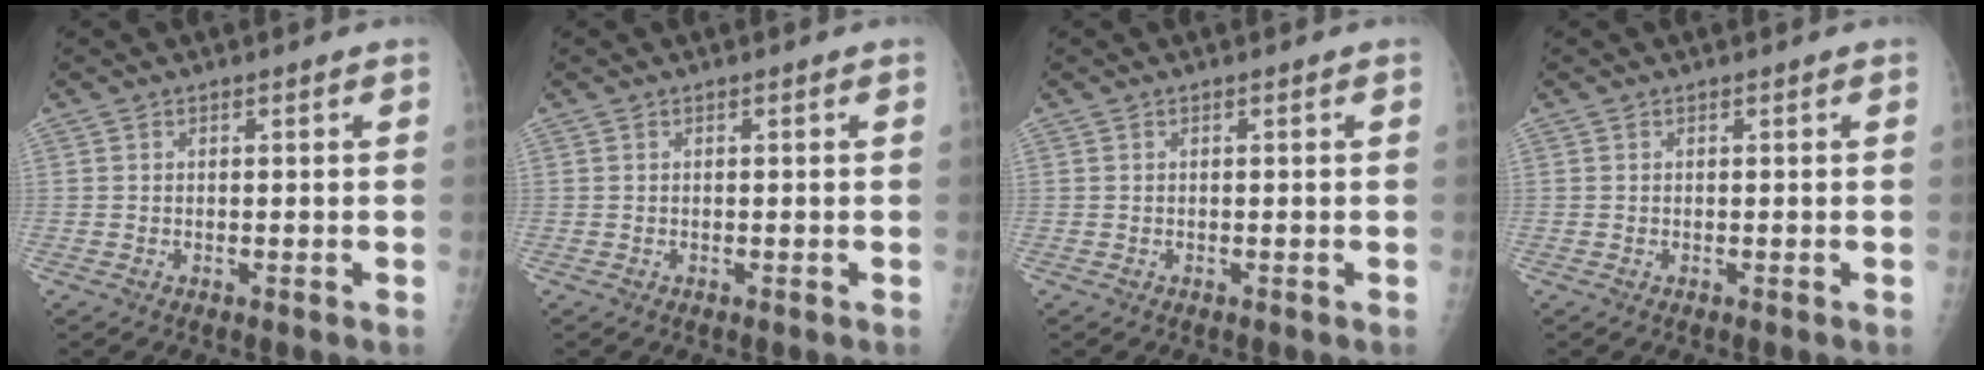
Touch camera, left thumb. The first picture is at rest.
{"total": 0.0}
{"total": 0.0}
{"total": 0.0}